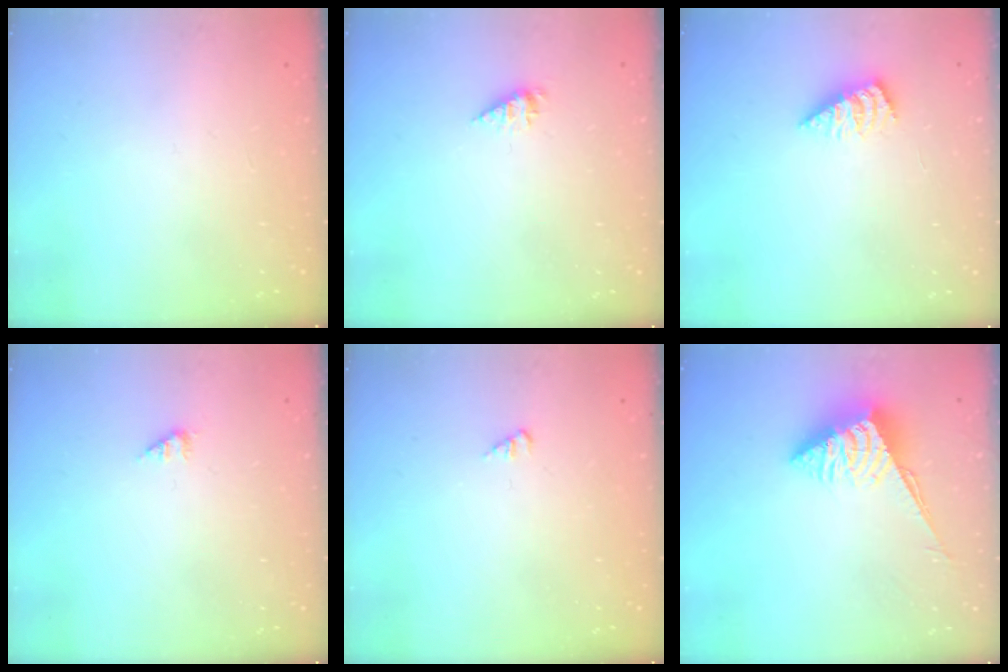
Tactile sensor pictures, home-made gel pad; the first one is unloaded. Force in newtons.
{"total": 2.3, "press": 2.3, "slide": 0.3}
{"total": 2.9, "press": 2.9, "slide": 0.3}
{"total": 1.4, "press": 1.4, "slide": 0.2}
{"total": 1.6, "press": 1.6, "slide": 0.3}
{"total": 6.7, "press": 6.6, "slide": 0.4}